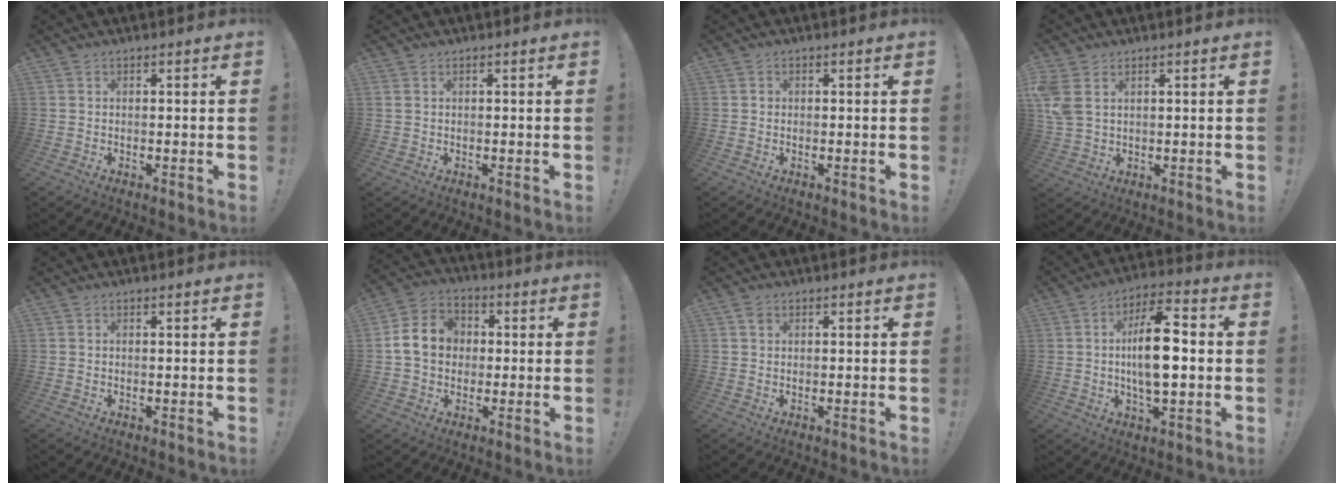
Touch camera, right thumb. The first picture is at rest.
{"total": 0.8, "force": [0.4, 0.5, 0.5], "torque": [-0.017, 0.004, 0.010]}
{"total": 0.6, "force": [-0.1, 0.6, 0.1], "torque": [-0.003, 0.003, -0.002]}
{"total": 6.6, "force": [2.7, 4.4, 4.0], "torque": [-0.091, -0.006, 0.058]}
{"total": 0.0}
{"total": 11.4, "force": [0.9, 9.5, 6.2], "torque": [-0.113, 0.016, 0.025]}
{"total": 1.3, "force": [0.6, 0.8, 0.8], "torque": [-0.016, 0.003, 0.010]}
{"total": 14.3, "force": [-0.1, 5.9, 13.0], "torque": [-0.233, 0.006, -0.008]}